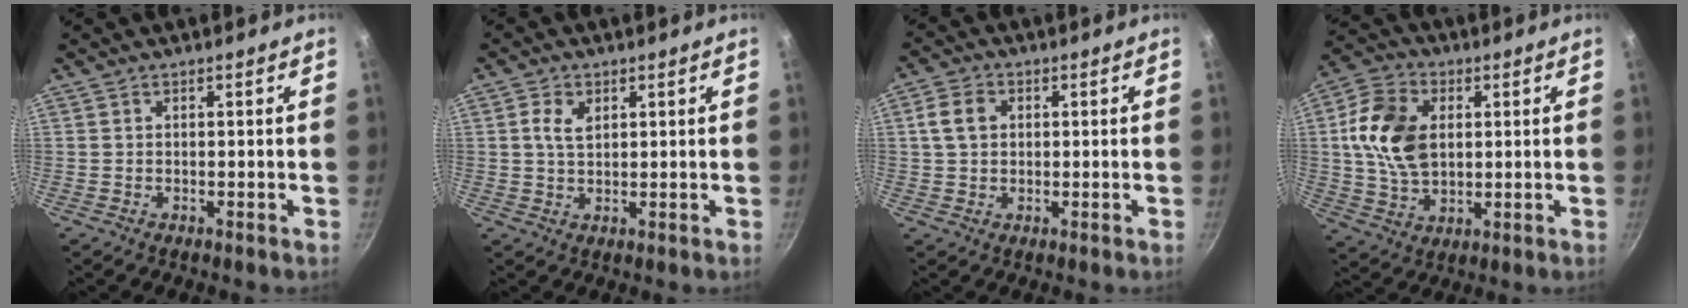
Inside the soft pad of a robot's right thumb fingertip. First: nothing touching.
{"total": 3.7, "force": [1.3, 2.4, 2.6], "torque": [-0.043, -0.001, 0.023]}
{"total": 5.0, "force": [0.8, 4.1, 2.7], "torque": [-0.036, 0.007, 0.009]}
{"total": 13.7, "force": [2.0, 9.4, 9.7], "torque": [-0.166, -0.001, 0.034]}